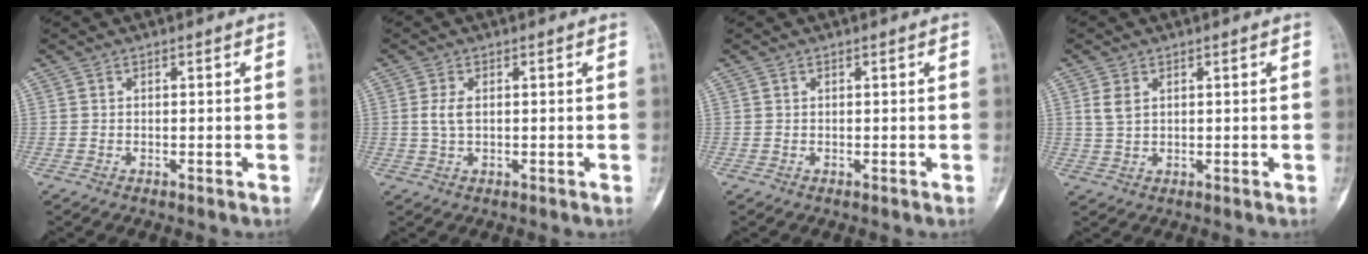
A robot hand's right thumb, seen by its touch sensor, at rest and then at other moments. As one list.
[{"total": 2.8, "force": [0.4, 1.5, 2.3], "torque": [-0.048, 0.003, 0.007]}, {"total": 0.0}, {"total": 2.2, "force": [0.8, 1.3, 1.5], "torque": [-0.028, 0.005, 0.021]}]